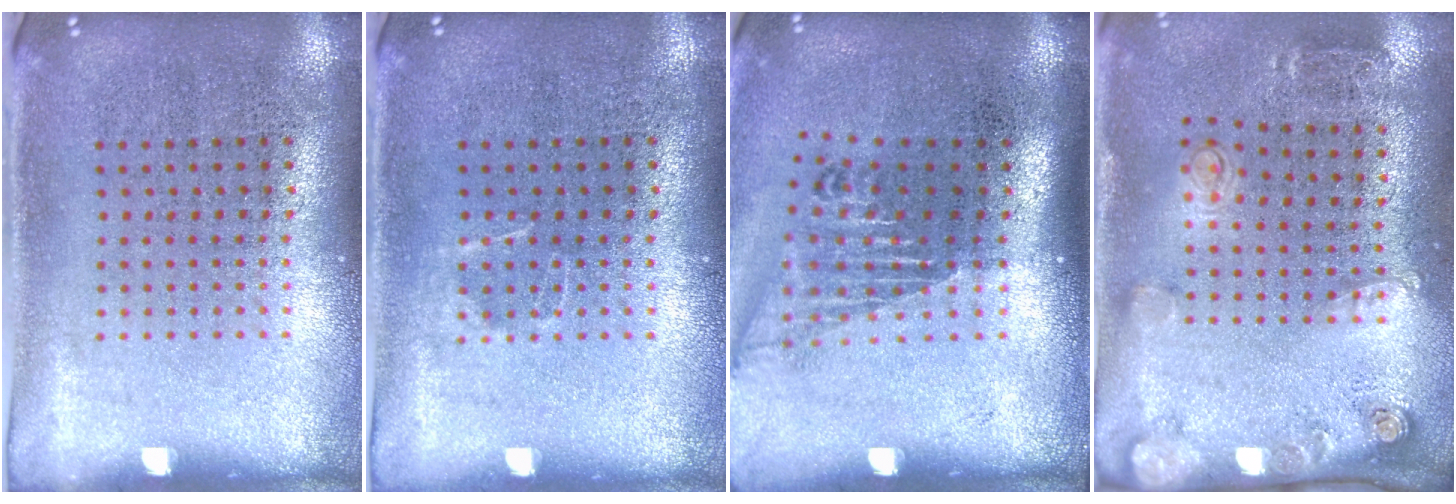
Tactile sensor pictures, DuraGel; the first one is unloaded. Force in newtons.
{"total": 0.6, "press": 0.6, "slide": 0.2}
{"total": 1.7, "press": 1.3, "slide": 1.1}
{"total": 2.1, "press": 1.3, "slide": 1.6}